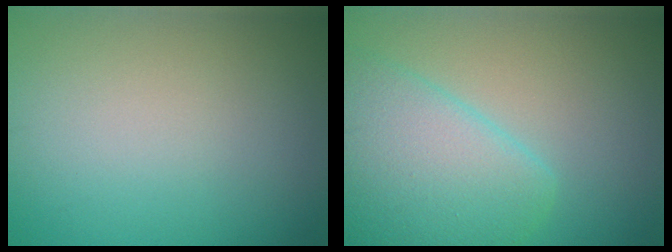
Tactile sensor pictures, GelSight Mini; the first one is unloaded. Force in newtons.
{"total": 6.2, "press": 6.2, "slide": 0.3}